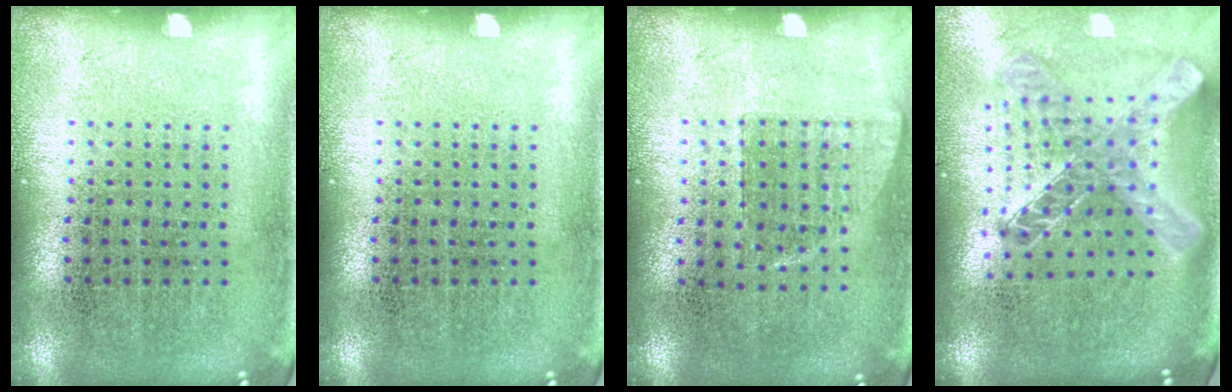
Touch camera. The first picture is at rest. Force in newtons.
{"total": 0.0}
{"total": 0.7, "press": 0.7, "slide": 0.2}
{"total": 1.6, "press": 1.4, "slide": 0.8}